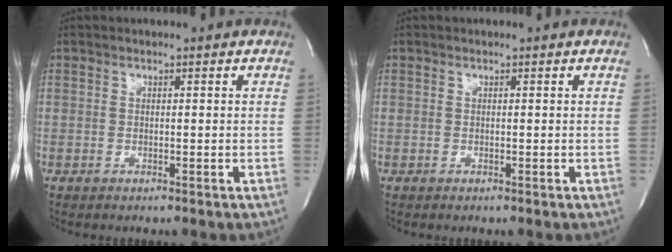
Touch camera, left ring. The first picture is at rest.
{"total": 0.0}